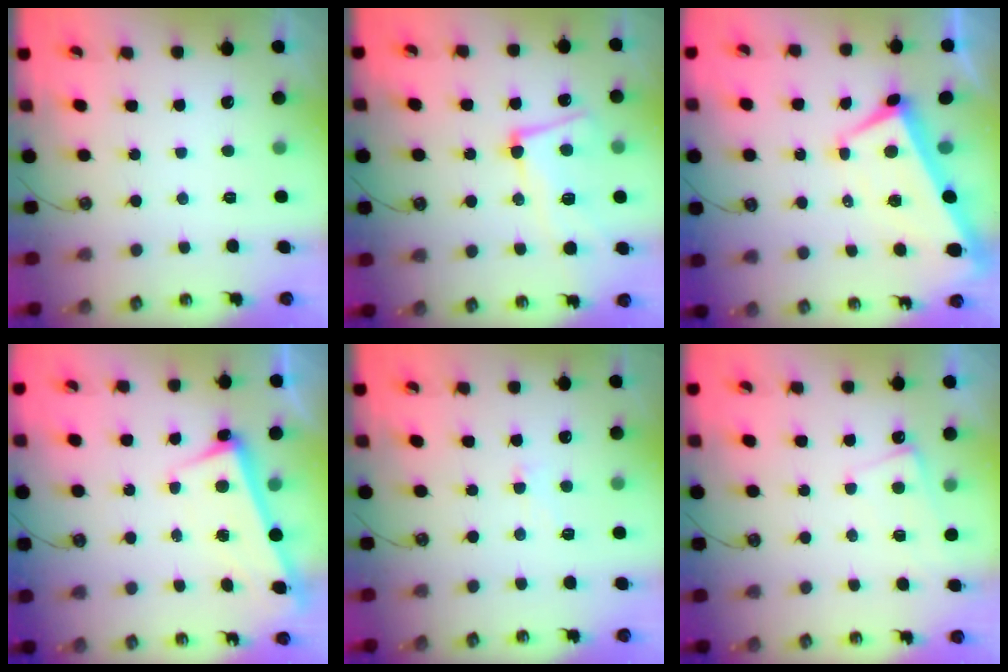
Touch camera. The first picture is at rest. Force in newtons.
{"total": 8.0, "press": 7.6, "slide": 2.3}
{"total": 4.4, "press": 4.3, "slide": 1.1}
{"total": 2.6, "press": 2.4, "slide": 1.0}
{"total": 1.5, "press": 1.4, "slide": 0.6}
{"total": 1.1, "press": 1.0, "slide": 0.2}